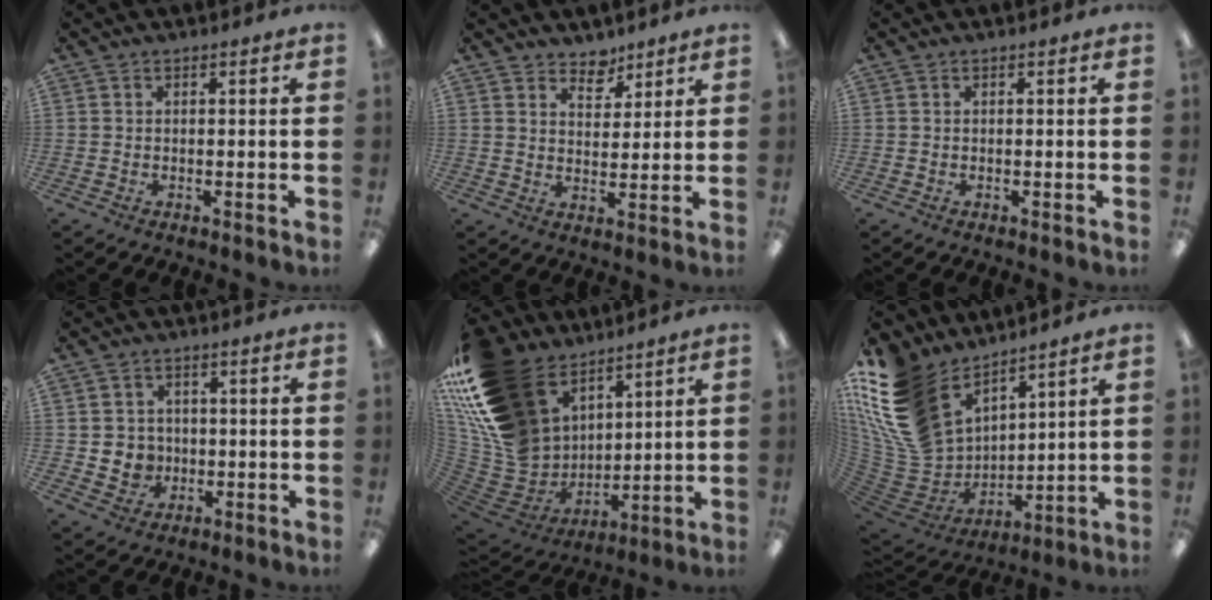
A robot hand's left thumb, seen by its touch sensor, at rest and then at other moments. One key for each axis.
{"total": 5.7, "fx": 4.8, "fy": 2.9, "fz": 0.7, "tx": 0.001, "ty": -0.035, "tz": 0.084}
{"total": 0.0}
{"total": 5.1, "fx": -0.1, "fy": 5.0, "fz": 0.7, "tx": -0.010, "ty": 0.005, "tz": 0.002}
{"total": 24.8, "fx": 13.0, "fy": 16.7, "fz": 13.0, "tx": -0.279, "ty": -0.087, "tz": 0.266}
{"total": 21.9, "fx": 12.4, "fy": 13.8, "fz": 11.6, "tx": -0.260, "ty": -0.076, "tz": 0.238}